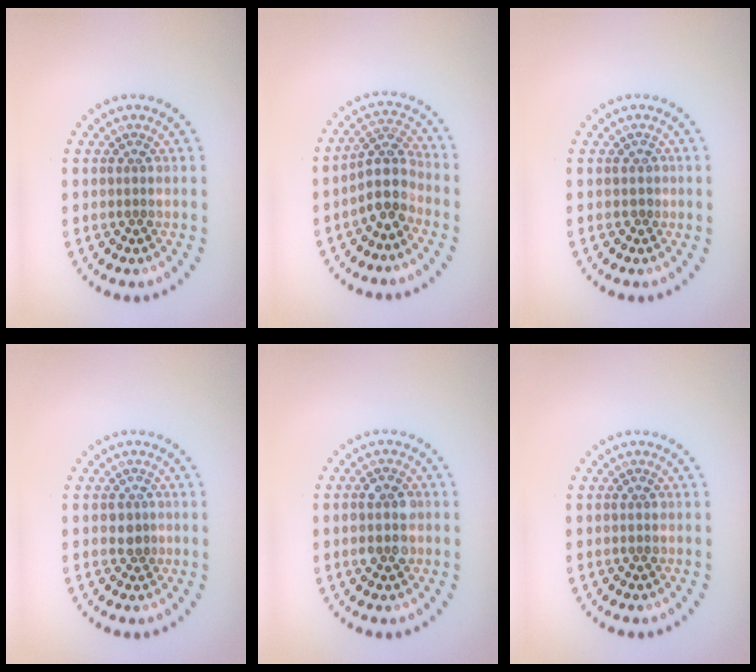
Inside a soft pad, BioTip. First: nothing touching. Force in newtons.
{"total": 3.6, "press": 3.0, "slide": 1.9}
{"total": 0.5, "press": 0.2, "slide": 0.5}
{"total": 1.5, "press": 1.3, "slide": 0.7}
{"total": 2.9, "press": 2.9, "slide": 0.3}
{"total": 0.6, "press": 0.6, "slide": 0.1}